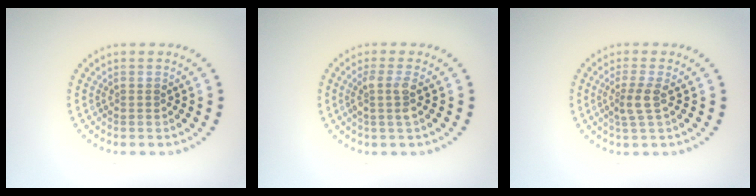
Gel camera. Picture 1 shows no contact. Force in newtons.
{"total": 2.0, "press": 1.6, "slide": 1.2}
{"total": 2.0, "press": 1.5, "slide": 1.3}